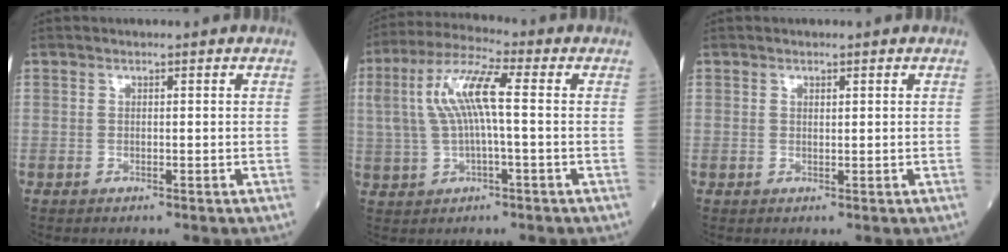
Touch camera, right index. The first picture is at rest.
{"total": 9.6, "force": [1.2, 2.0, 9.3], "torque": [-0.200, 0.028, 0.021]}
{"total": 0.5, "force": [0.4, 0.2, 0.3], "torque": [-0.006, -0.003, 0.007]}